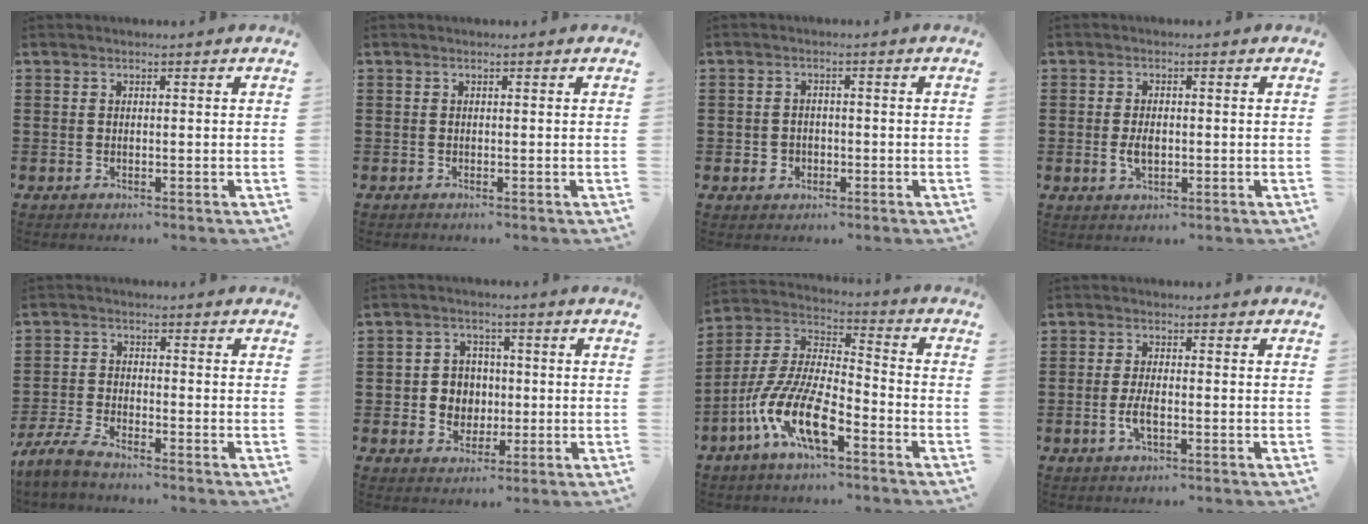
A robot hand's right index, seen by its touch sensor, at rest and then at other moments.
{"total": 0.0}
{"total": 1.8, "force": [-0.8, 1.6, 0.5], "torque": [-0.015, 0.001, -0.018]}
{"total": 3.0, "force": [-0.4, 1.7, 2.5], "torque": [-0.055, -0.001, -0.010]}
{"total": 4.4, "force": [-4.1, 0.0, 1.7], "torque": [-0.058, -0.014, -0.085]}
{"total": 4.9, "force": [-0.3, 4.7, 1.4], "torque": [-0.037, 0.011, -0.011]}
{"total": 11.9, "force": [-6.9, 3.5, 9.1], "torque": [-0.224, -0.016, -0.141]}
{"total": 3.2, "force": [-1.0, 1.0, 2.9], "torque": [-0.057, -0.002, -0.019]}